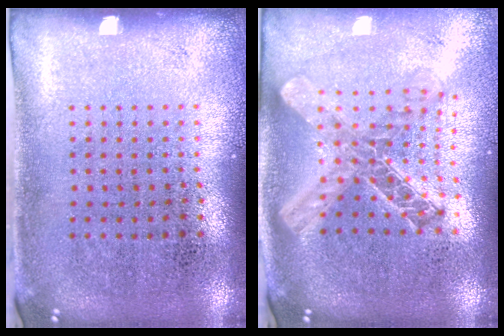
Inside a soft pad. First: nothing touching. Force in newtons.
{"total": 2.2, "press": 1.8, "slide": 1.2}